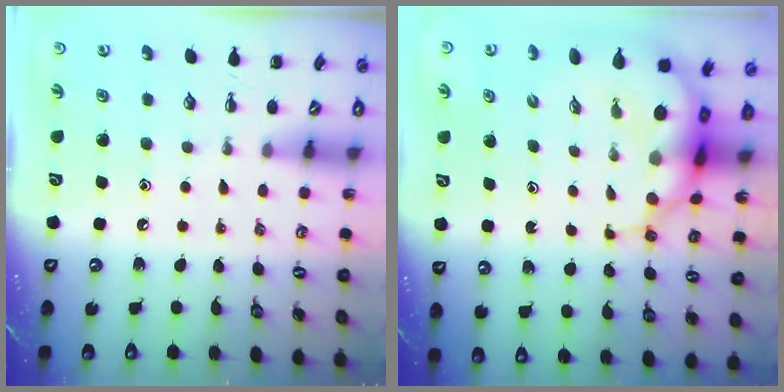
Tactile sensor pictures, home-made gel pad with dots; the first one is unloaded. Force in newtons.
{"total": 9.2, "press": 8.8, "slide": 2.7}